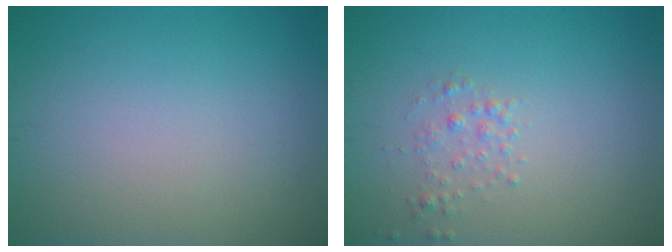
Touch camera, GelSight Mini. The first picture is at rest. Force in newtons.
{"total": 1.3, "press": 1.2, "slide": 0.1}